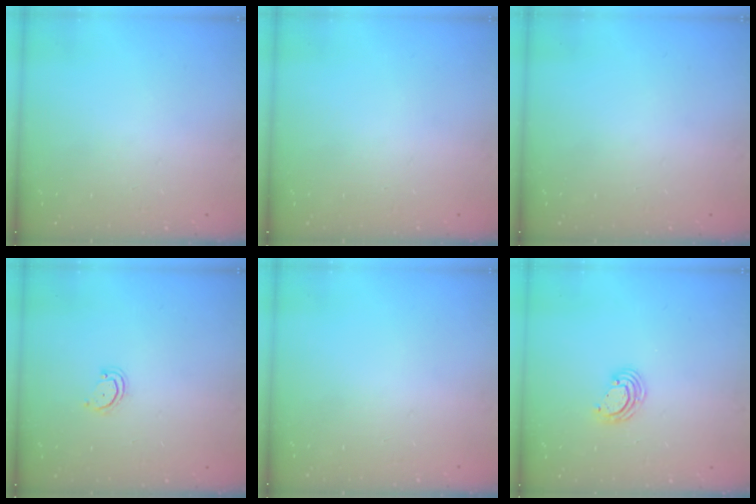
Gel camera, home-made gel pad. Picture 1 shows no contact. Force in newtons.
{"total": 0.0}
{"total": 0.0}
{"total": 3.1, "press": 3.1, "slide": 0.2}
{"total": 0.0}
{"total": 4.8, "press": 4.8, "slide": 0.2}